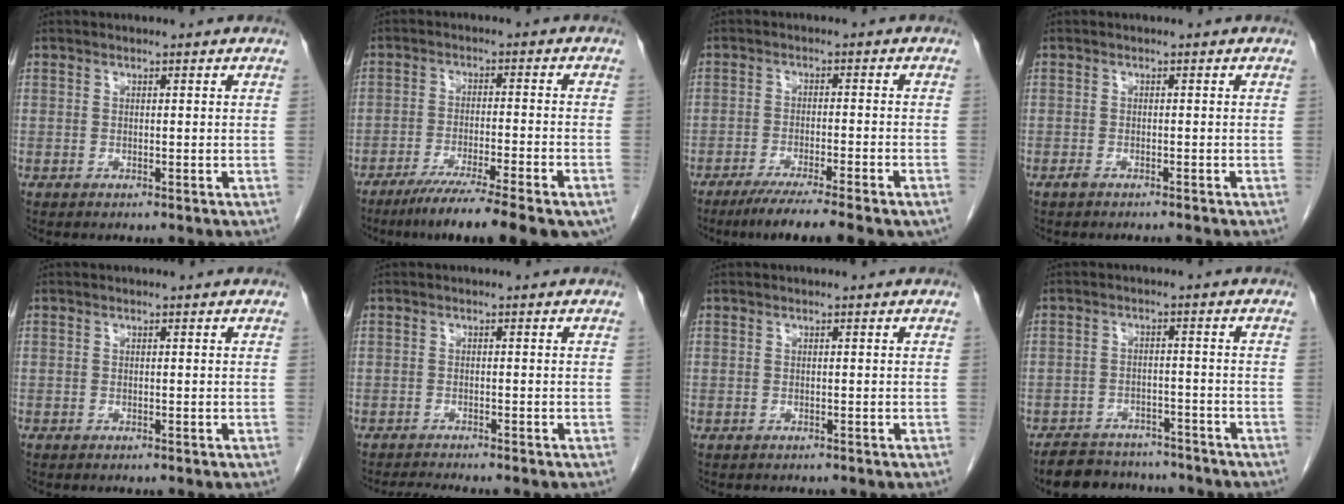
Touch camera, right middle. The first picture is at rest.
{"total": 14.8, "force": [-11.0, 1.0, 9.9], "torque": [-0.120, -0.029, -0.168]}
{"total": 11.1, "force": [-8.5, 0.5, 7.0], "torque": [-0.093, -0.023, -0.126]}
{"total": 1.5, "force": [-1.4, -0.1, 0.6], "torque": [-0.013, -0.003, -0.021]}
{"total": 0.0}
{"total": 4.1, "force": [-3.7, -0.3, 1.6], "torque": [-0.025, -0.010, -0.057]}
{"total": 0.9, "force": [-0.8, 0.3, 0.2], "torque": [-0.007, -0.001, -0.013]}
{"total": 10.2, "force": [-9.1, 3.8, 2.4], "torque": [-0.031, 0.008, -0.125]}